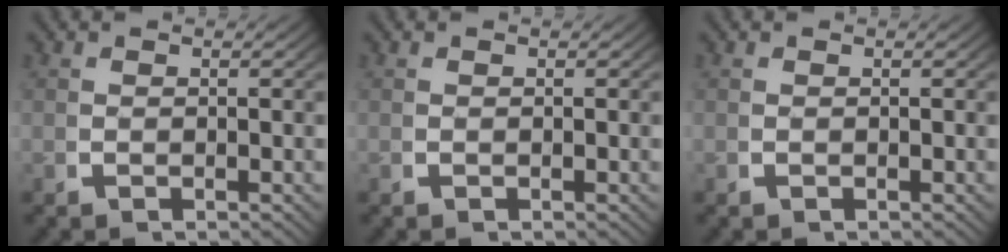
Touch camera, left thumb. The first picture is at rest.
{"total": 0.0}
{"total": 0.0}